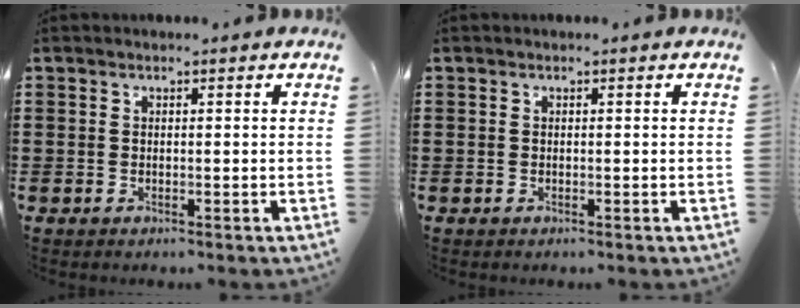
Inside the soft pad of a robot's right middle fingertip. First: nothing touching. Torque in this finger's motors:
{"motor_torque": [-0.08, -0.08, 0.00, -0.01]}